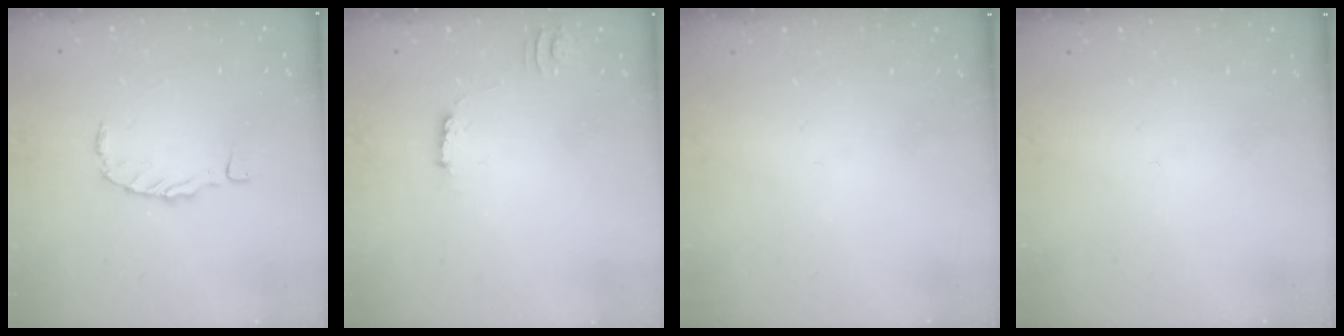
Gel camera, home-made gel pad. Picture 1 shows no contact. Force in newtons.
{"total": 3.1, "press": 3.1, "slide": 0.3}
{"total": 0.0}
{"total": 0.0}